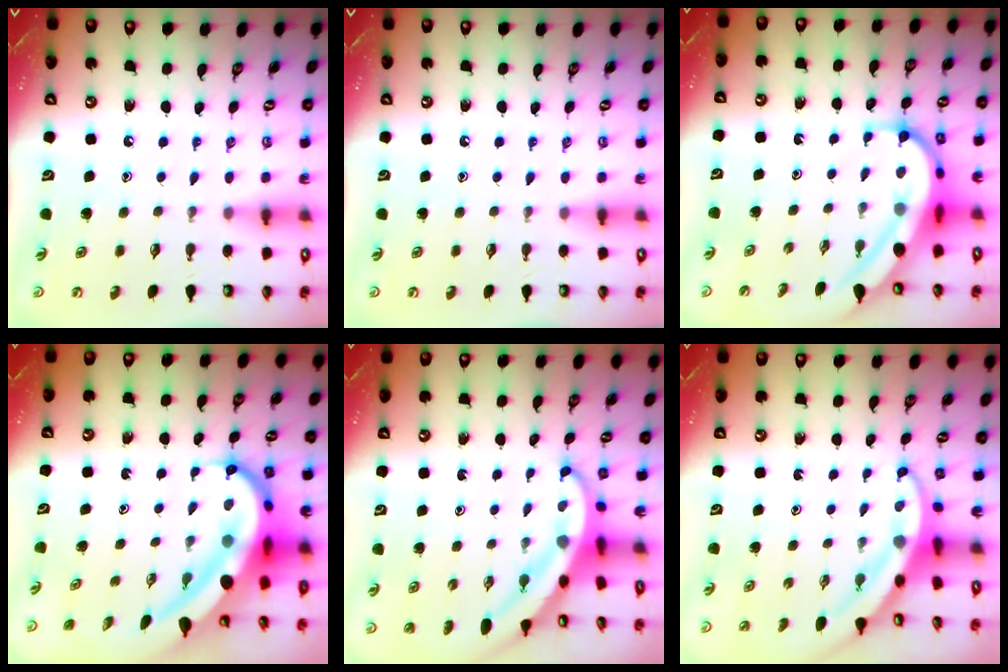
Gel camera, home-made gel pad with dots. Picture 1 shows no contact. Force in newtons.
{"total": 0.0}
{"total": 8.2, "press": 8.2, "slide": 0.6}
{"total": 12.8, "press": 12.7, "slide": 2.2}
{"total": 5.7, "press": 5.7, "slide": 0.4}
{"total": 3.9, "press": 3.9, "slide": 0.5}